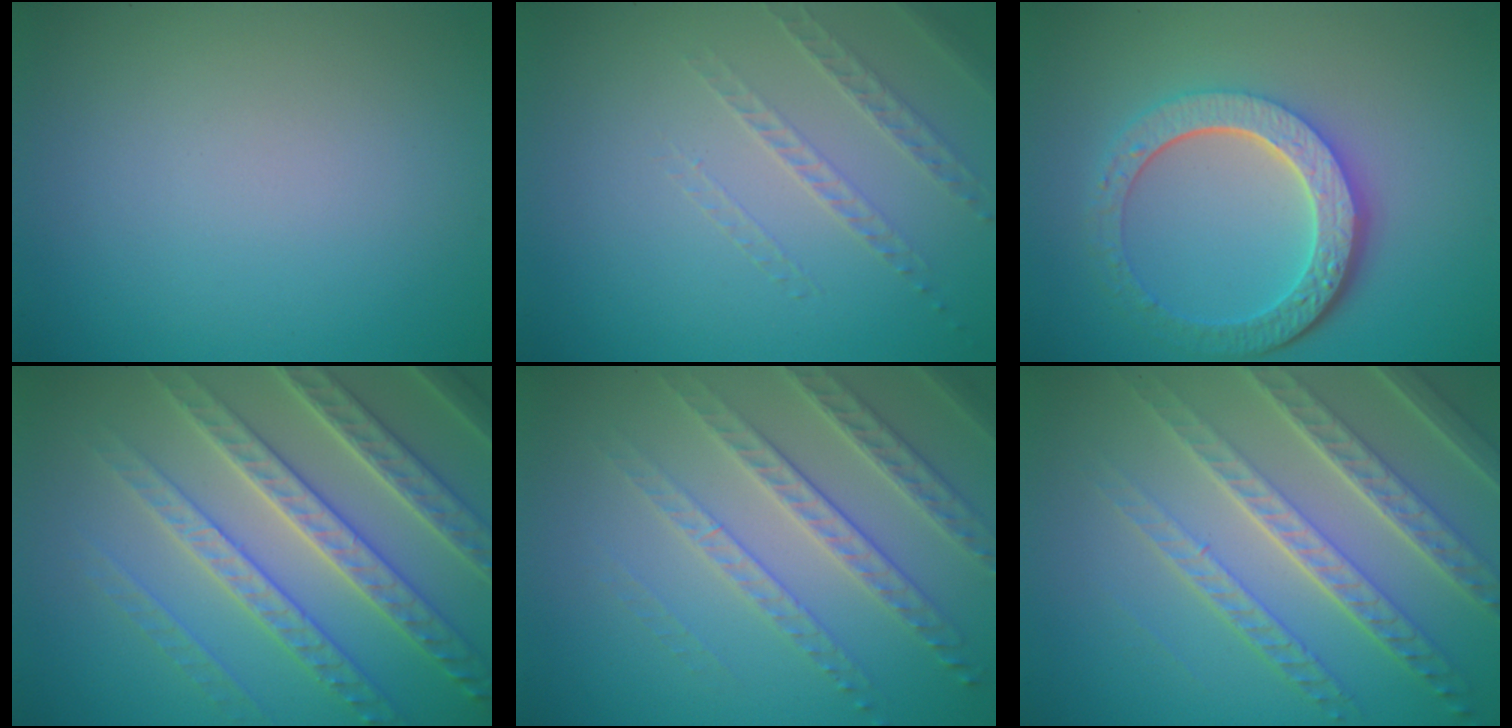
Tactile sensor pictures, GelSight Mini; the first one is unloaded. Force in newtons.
{"total": 1.4, "press": 1.0, "slide": 0.9}
{"total": 6.1, "press": 4.6, "slide": 4.1}
{"total": 7.0, "press": 6.8, "slide": 1.7}
{"total": 4.6, "press": 3.9, "slide": 2.5}
{"total": 7.8, "press": 5.4, "slide": 5.6}